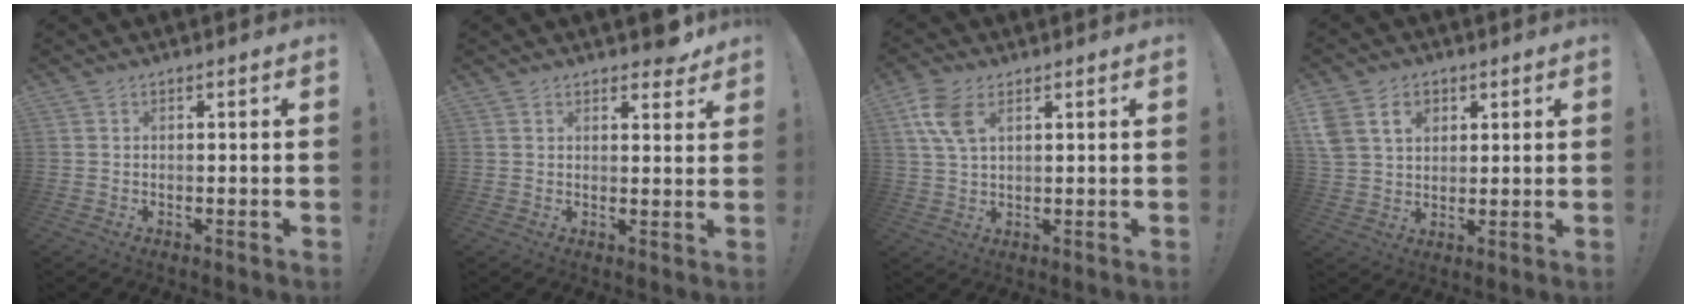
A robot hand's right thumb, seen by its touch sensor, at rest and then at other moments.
{"total": 3.9, "force": [3.2, 1.6, 1.5], "torque": [0.002, -0.023, 0.055]}
{"total": 8.2, "force": [3.5, 4.5, 5.9], "torque": [-0.132, -0.004, 0.067]}
{"total": 9.9, "force": [4.3, 7.6, 4.8], "torque": [-0.078, -0.010, 0.083]}